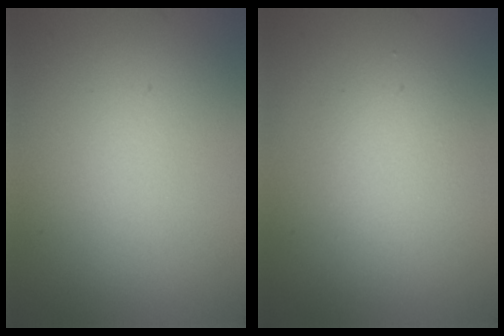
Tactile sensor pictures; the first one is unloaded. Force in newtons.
{"total": 2.2, "press": 2.2, "slide": 0.2}